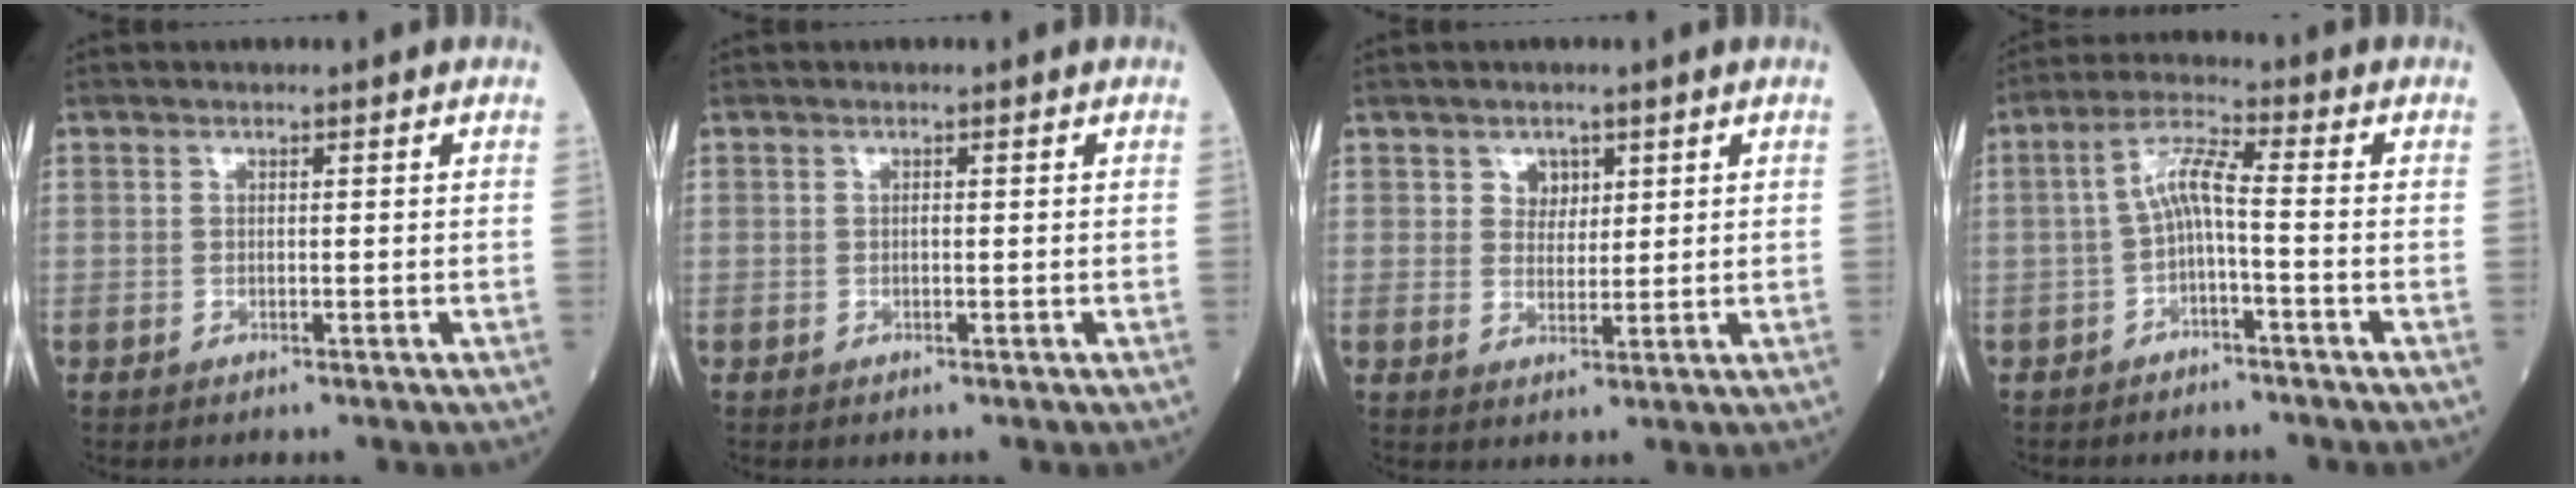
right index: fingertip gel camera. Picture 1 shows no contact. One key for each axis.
{"total": 0.0}
{"total": 2.7, "fx": 1.4, "fy": 2.1, "fz": 1.0, "tx": -0.012, "ty": 0.001, "tz": 0.023}
{"total": 5.2, "fx": -1.0, "fy": 0.7, "fz": 5.1, "tx": -0.098, "ty": 0.024, "tz": -0.020}